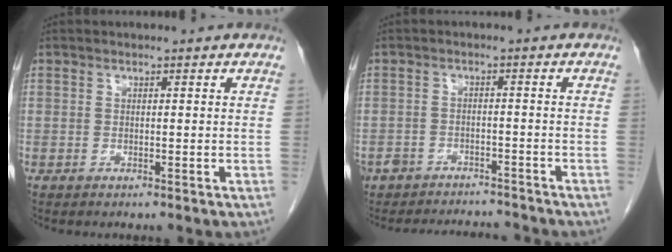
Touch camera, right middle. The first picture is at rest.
{"total": 10.5, "force": [-9.8, 3.3, 2.0], "torque": [-0.041, 0.010, -0.126]}